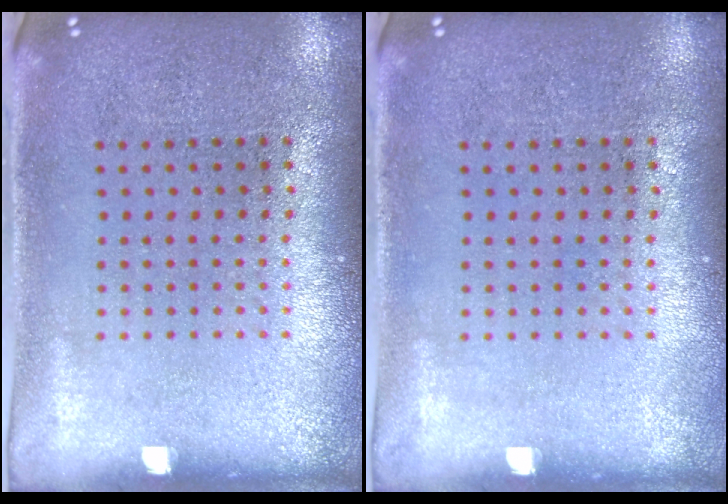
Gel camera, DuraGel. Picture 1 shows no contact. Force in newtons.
{"total": 0.0}